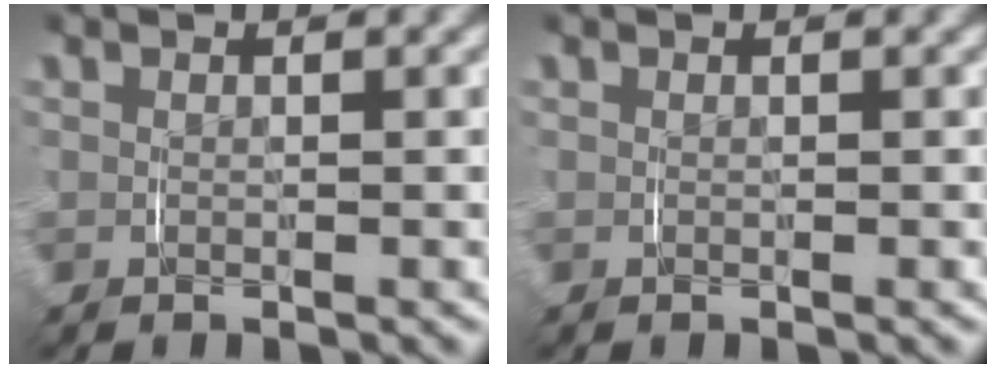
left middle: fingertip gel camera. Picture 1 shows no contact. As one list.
[{"total": 0.0}]